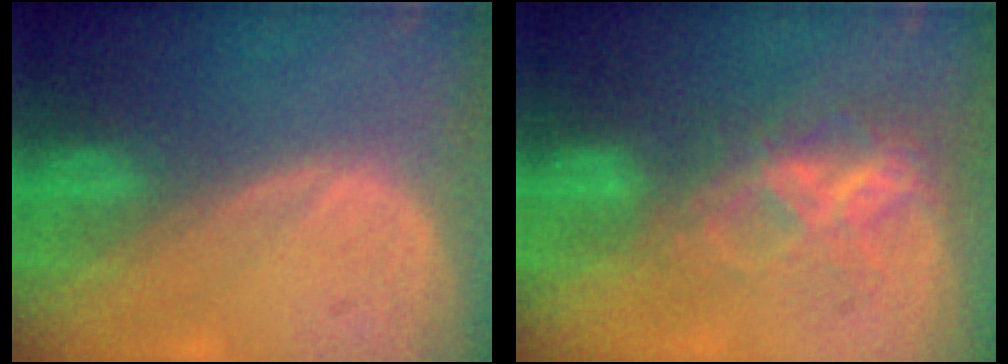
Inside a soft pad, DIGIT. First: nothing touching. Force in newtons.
{"total": 7.2, "press": 6.1, "slide": 3.8}